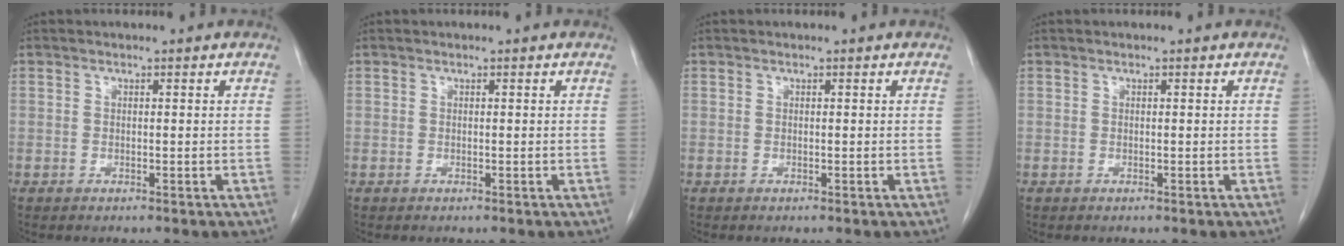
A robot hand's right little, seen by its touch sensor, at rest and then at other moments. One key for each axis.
{"total": 0.0}
{"total": 0.0}
{"total": 0.0}